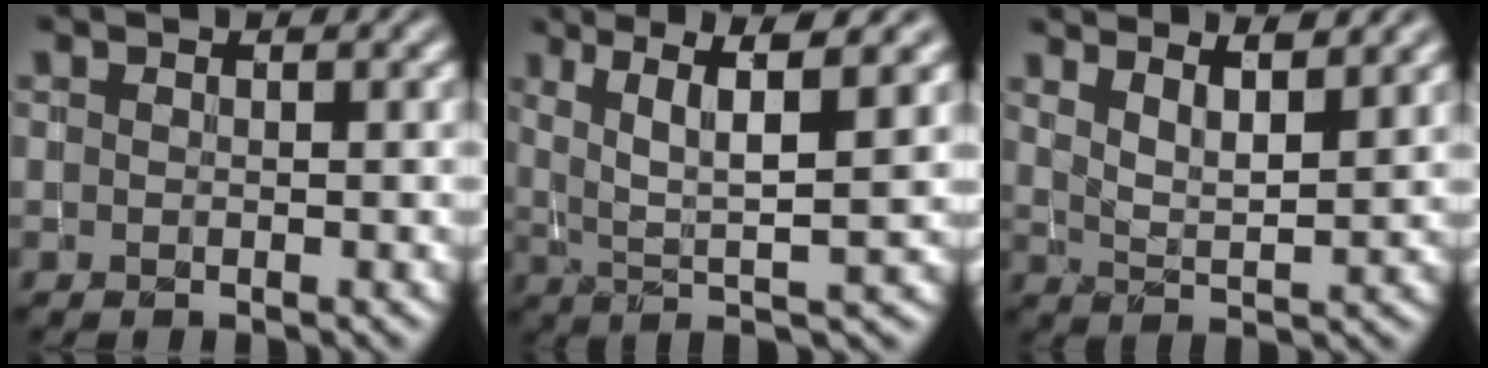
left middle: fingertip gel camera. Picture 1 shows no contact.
{"total": 6.8, "force": [2.4, 1.2, 6.2], "torque": [-0.102, 0.004, 0.047]}
{"total": 5.5, "force": [4.2, 1.6, 3.1], "torque": [-0.031, 0.014, 0.052]}